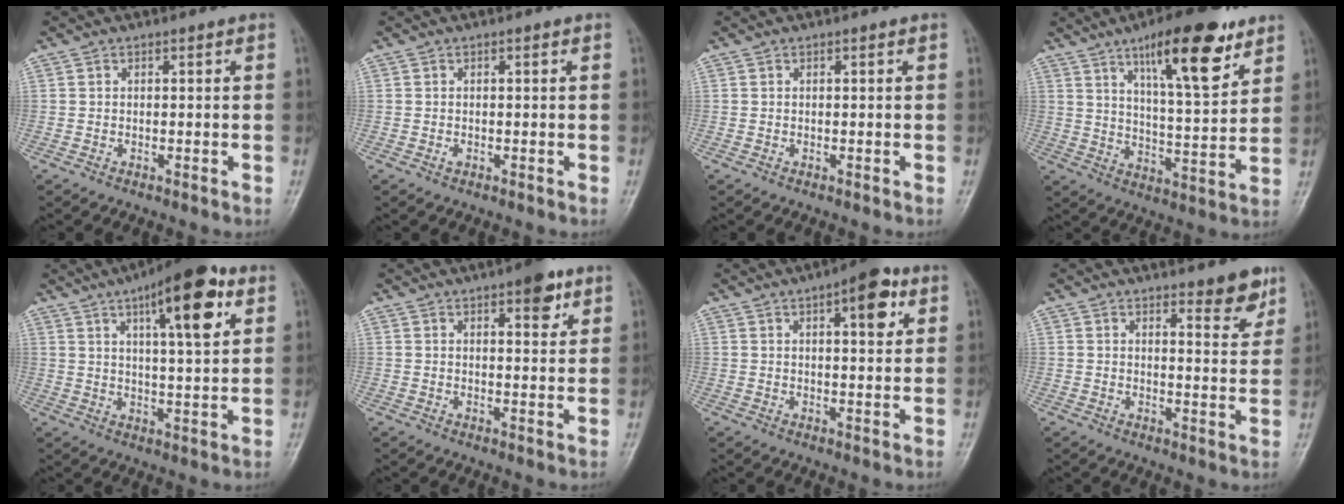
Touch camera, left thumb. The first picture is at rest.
{"total": 0.8, "force": [-0.1, 0.5, 0.6], "torque": [-0.006, 0.000, -0.001]}
{"total": 0.0}
{"total": 16.4, "force": [9.6, 4.6, 12.5], "torque": [-0.167, -0.048, 0.150]}
{"total": 14.5, "force": [6.7, 4.1, 12.2], "torque": [-0.161, -0.017, 0.096]}
{"total": 5.8, "force": [3.3, 2.2, 4.2], "torque": [-0.039, -0.014, 0.039]}
{"total": 7.9, "force": [3.5, 2.9, 6.4], "torque": [-0.068, -0.009, 0.043]}
{"total": 5.6, "force": [4.1, 1.6, 3.4], "torque": [-0.025, -0.031, 0.052]}